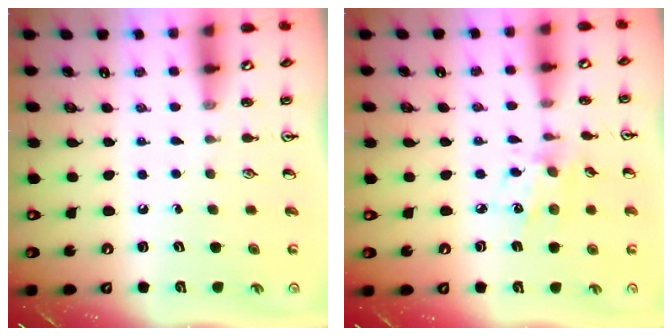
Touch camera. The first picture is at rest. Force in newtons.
{"total": 5.9, "press": 5.7, "slide": 1.6}